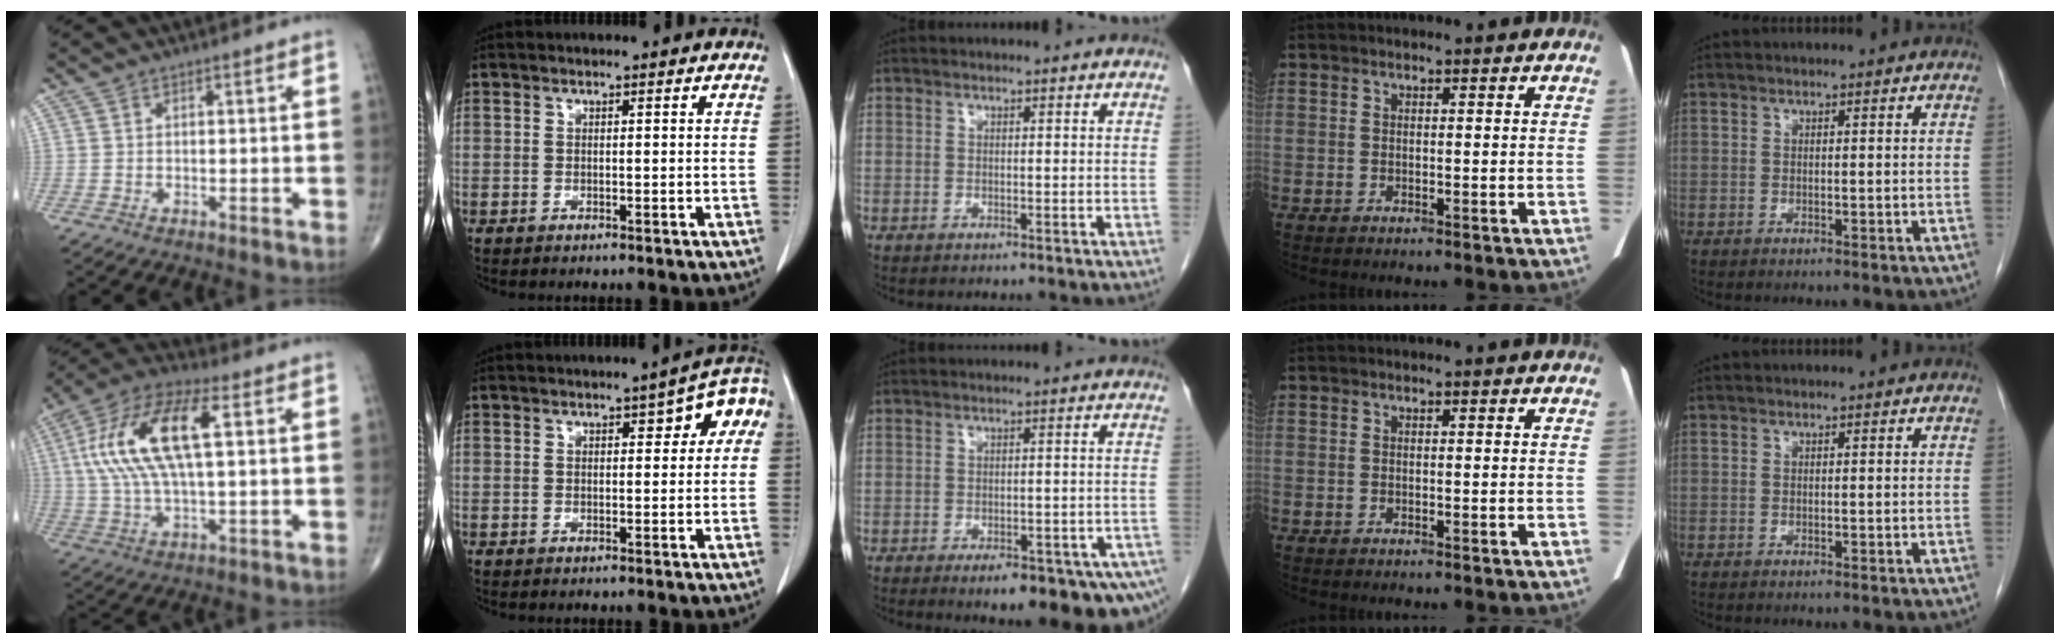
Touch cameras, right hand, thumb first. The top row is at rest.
{"thumb": {"total": 17.9, "force": [3.6, 6.7, 16.2], "torque": [-0.336, 0.023, 0.062]}, "index": {"total": 6.1, "force": [1.6, 2.1, 5.5], "torque": [-0.063, 0.029, 0.013]}, "middle": {"total": 14.2, "force": [-9.1, 4.6, 9.8], "torque": [-0.082, 0.002, -0.110]}}